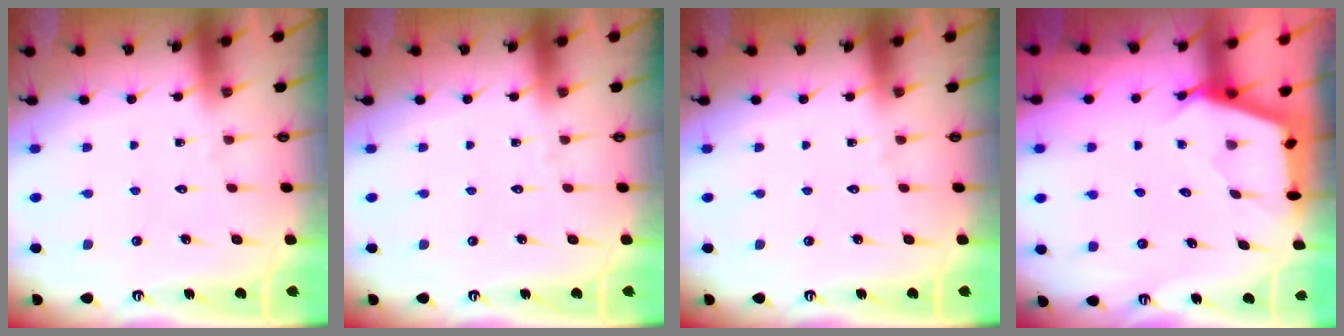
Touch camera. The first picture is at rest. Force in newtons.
{"total": 0.0}
{"total": 0.0}
{"total": 2.6, "press": 2.6, "slide": 0.3}